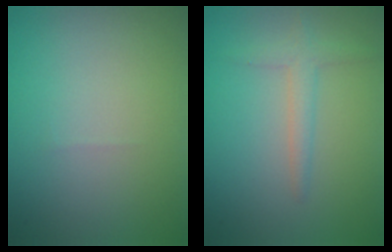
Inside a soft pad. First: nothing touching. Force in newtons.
{"total": 1.7, "press": 1.7, "slide": 0.1}